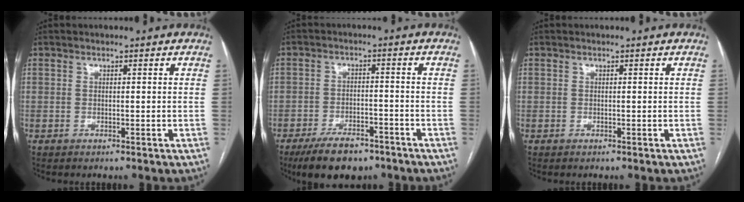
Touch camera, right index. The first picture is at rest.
{"total": 9.0, "force": [-6.7, 3.6, 4.7], "torque": [-0.078, -0.006, -0.111]}
{"total": 0.0}